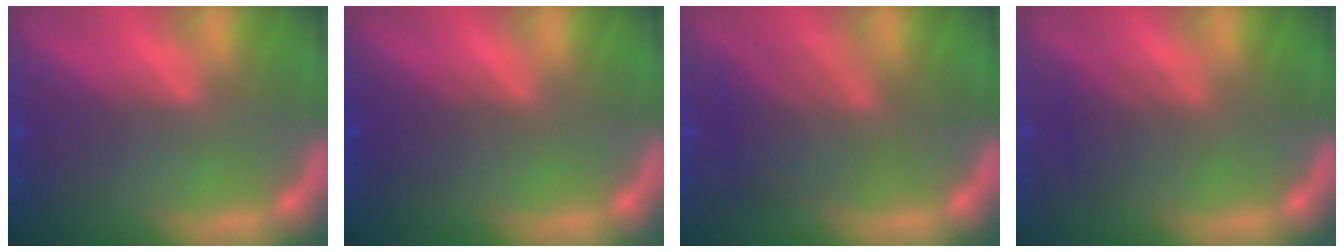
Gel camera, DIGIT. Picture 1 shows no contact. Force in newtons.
{"total": 2.0}
{"total": 5.0}
{"total": 2.5}